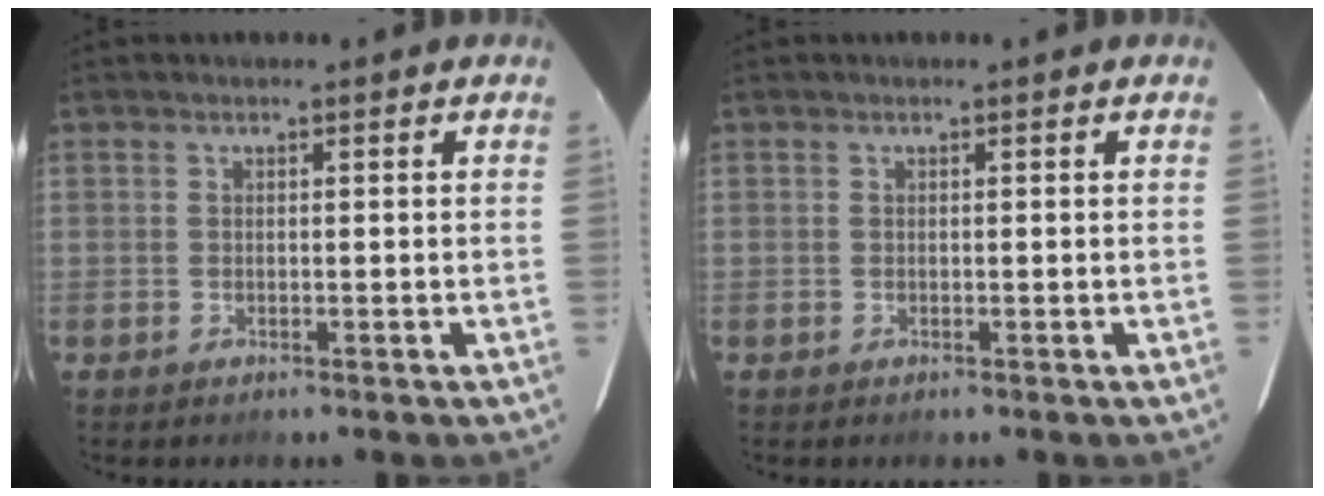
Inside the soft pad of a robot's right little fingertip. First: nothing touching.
{"total": 0.0}